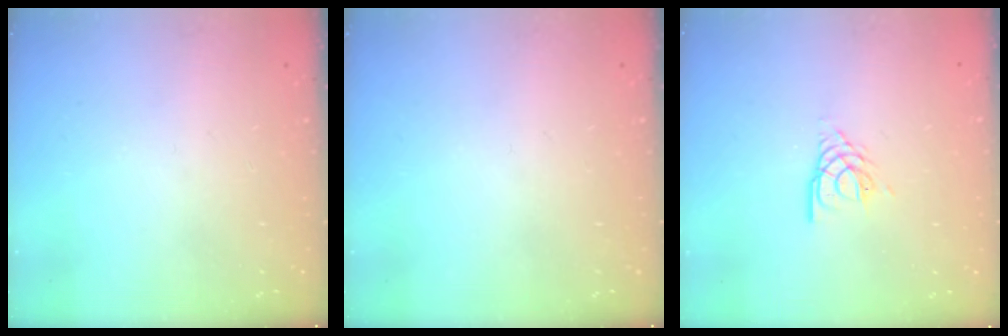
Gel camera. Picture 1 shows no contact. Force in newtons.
{"total": 0.0}
{"total": 2.6, "press": 2.5, "slide": 0.4}